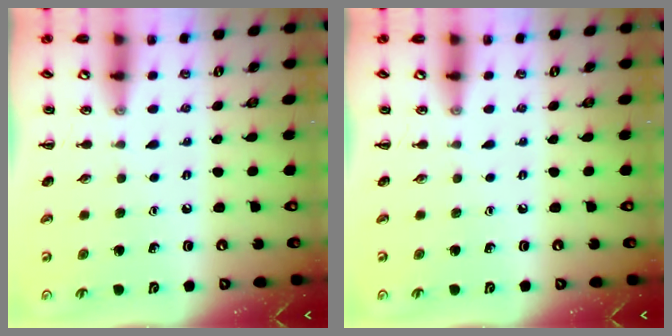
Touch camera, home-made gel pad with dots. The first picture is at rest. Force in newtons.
{"total": 0.0}